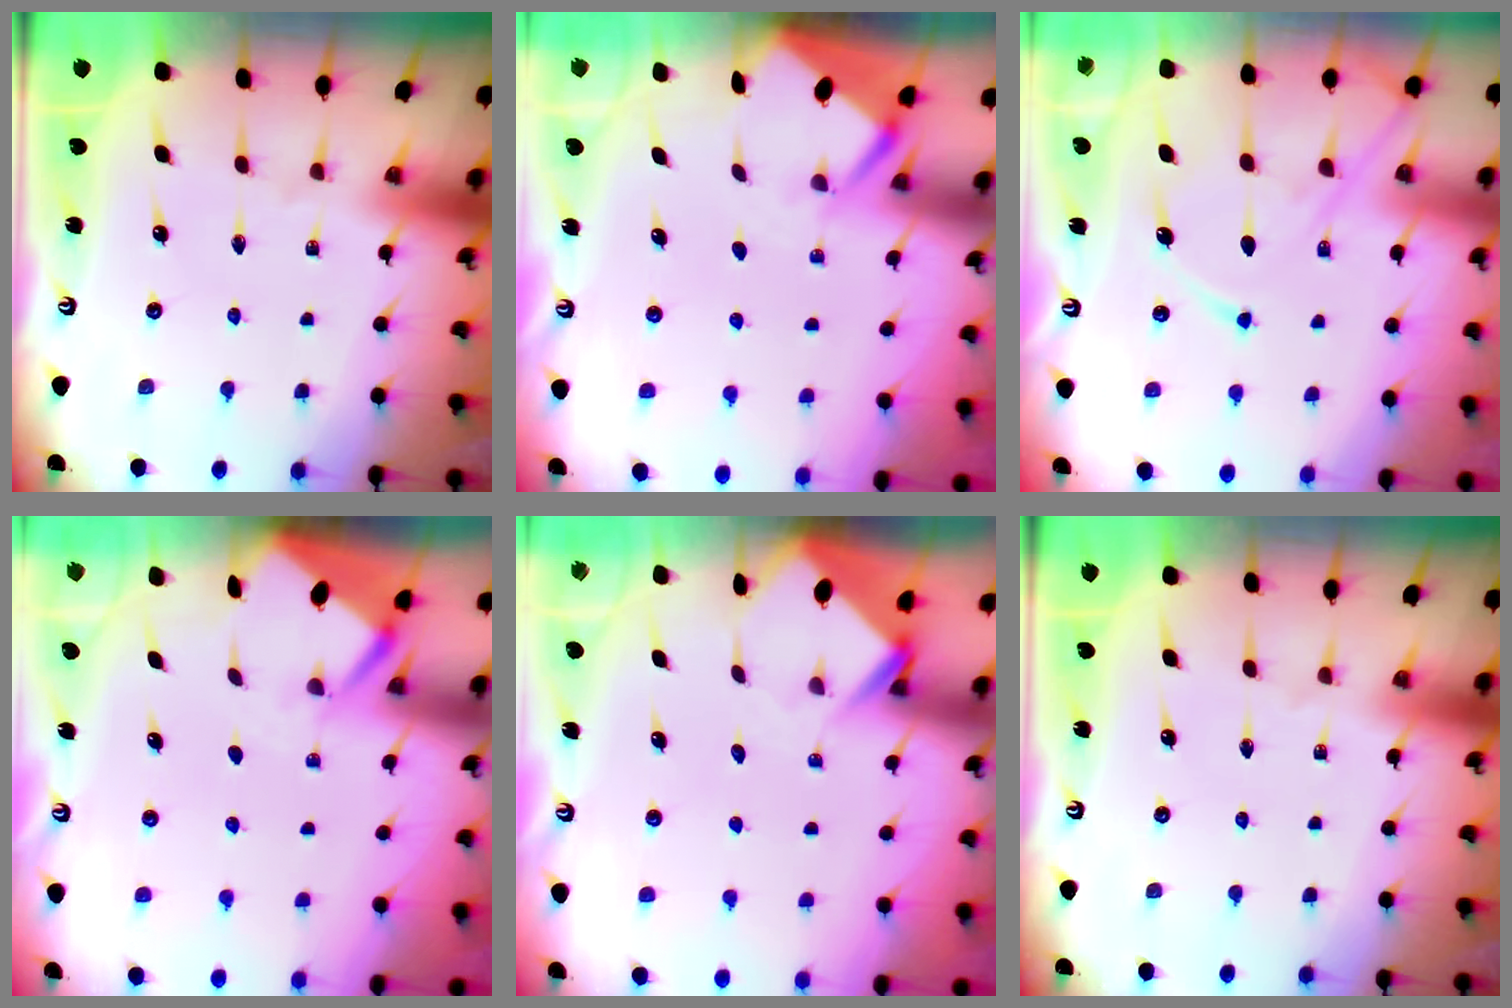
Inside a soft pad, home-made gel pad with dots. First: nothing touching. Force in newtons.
{"total": 2.8, "press": 2.7, "slide": 0.4}
{"total": 11.8, "press": 11.8, "slide": 1.1}
{"total": 2.7, "press": 2.7, "slide": 0.4}
{"total": 3.8, "press": 3.8, "slide": 0.2}
{"total": 0.0}